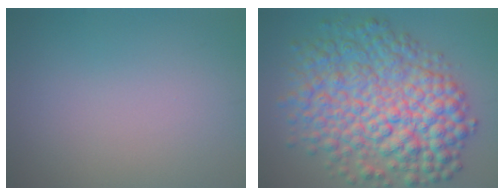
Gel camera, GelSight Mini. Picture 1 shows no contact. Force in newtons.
{"total": 10.5, "press": 10.5, "slide": 0.1}